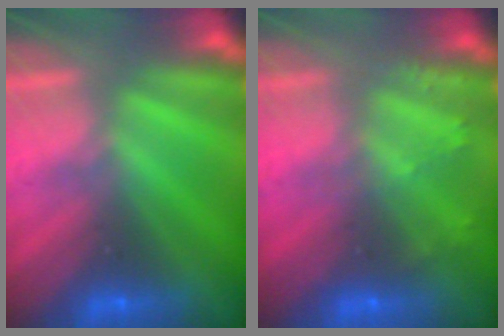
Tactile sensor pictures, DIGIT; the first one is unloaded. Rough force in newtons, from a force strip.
{"total": 2.2}